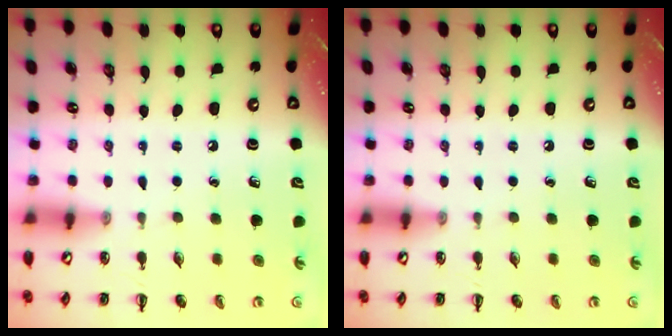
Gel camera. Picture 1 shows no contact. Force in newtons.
{"total": 0.0}